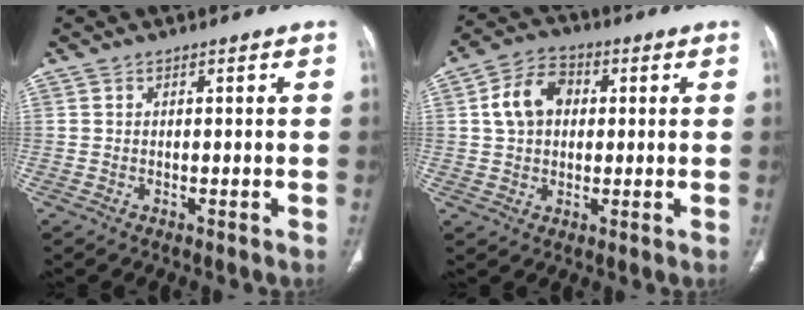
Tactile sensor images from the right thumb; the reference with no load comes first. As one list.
[{"total": 9.1, "force": [1.6, 6.8, 5.8], "torque": [-0.091, 0.016, 0.023]}]